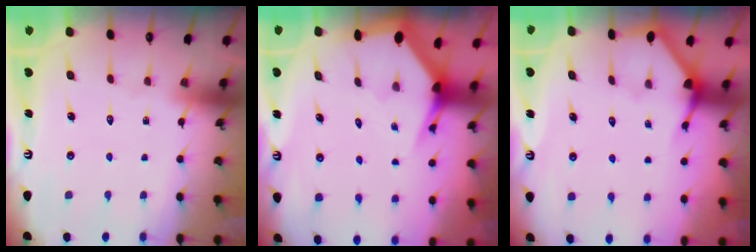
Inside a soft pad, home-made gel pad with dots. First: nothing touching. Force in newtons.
{"total": 3.5, "press": 3.5, "slide": 0.4}
{"total": 3.2, "press": 3.2, "slide": 0.2}